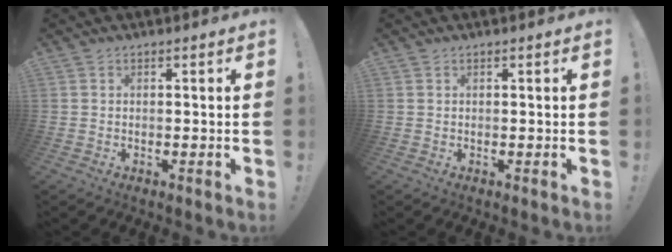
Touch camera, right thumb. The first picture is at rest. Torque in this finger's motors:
{"motor_torque": [-0.07, 0.10, -0.14, 0.12, 0.04]}